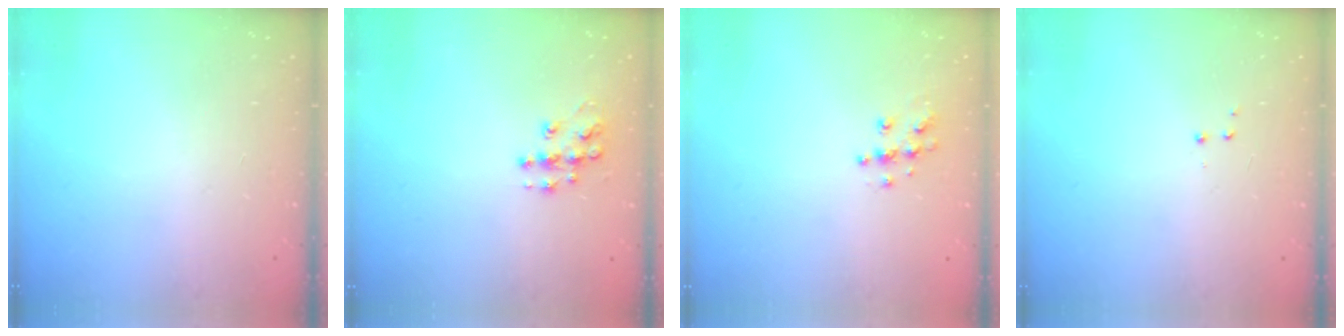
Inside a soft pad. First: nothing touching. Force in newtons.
{"total": 9.4, "press": 9.4, "slide": 0.5}
{"total": 6.4, "press": 6.4, "slide": 0.2}
{"total": 2.9, "press": 2.8, "slide": 0.7}